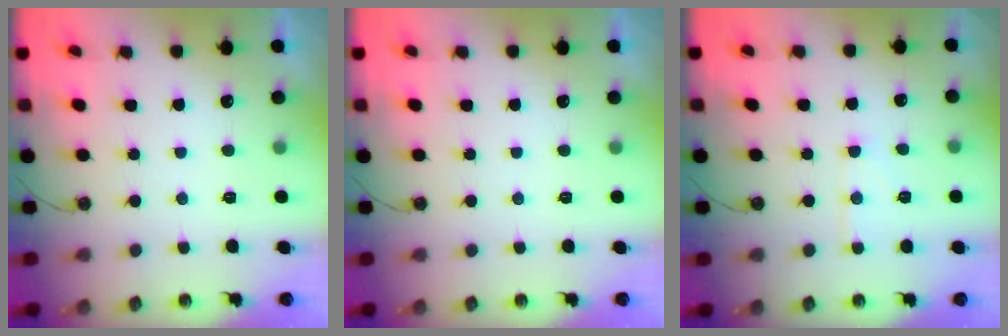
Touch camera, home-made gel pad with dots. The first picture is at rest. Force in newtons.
{"total": 0.0}
{"total": 6.9, "press": 6.9, "slide": 0.2}